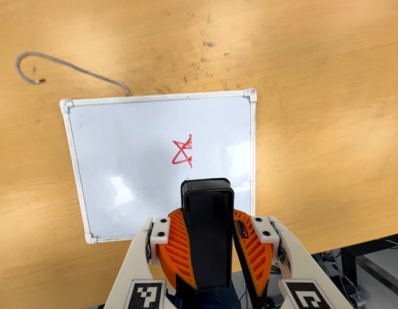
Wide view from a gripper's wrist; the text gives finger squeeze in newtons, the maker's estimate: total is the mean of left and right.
{"total": 11.3, "left": 11.4, "right": 11.1}